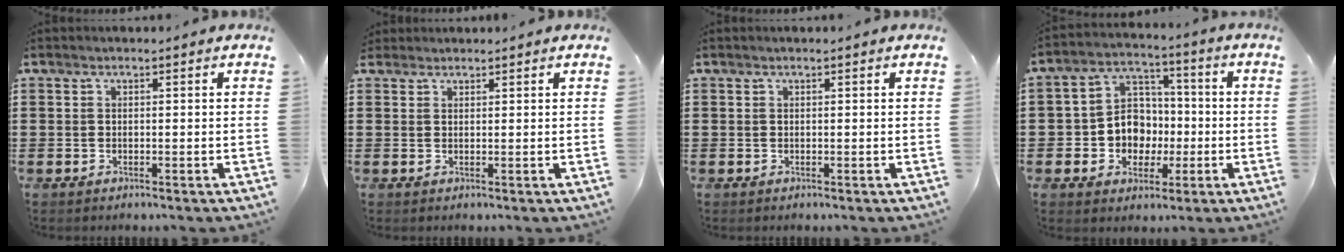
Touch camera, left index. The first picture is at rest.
{"total": 1.1, "force": [1.0, 0.5, 0.0], "torque": [-0.003, 0.002, 0.021]}
{"total": 0.0}
{"total": 7.9, "force": [-1.1, 7.3, 2.8], "torque": [-0.073, 0.009, -0.019]}